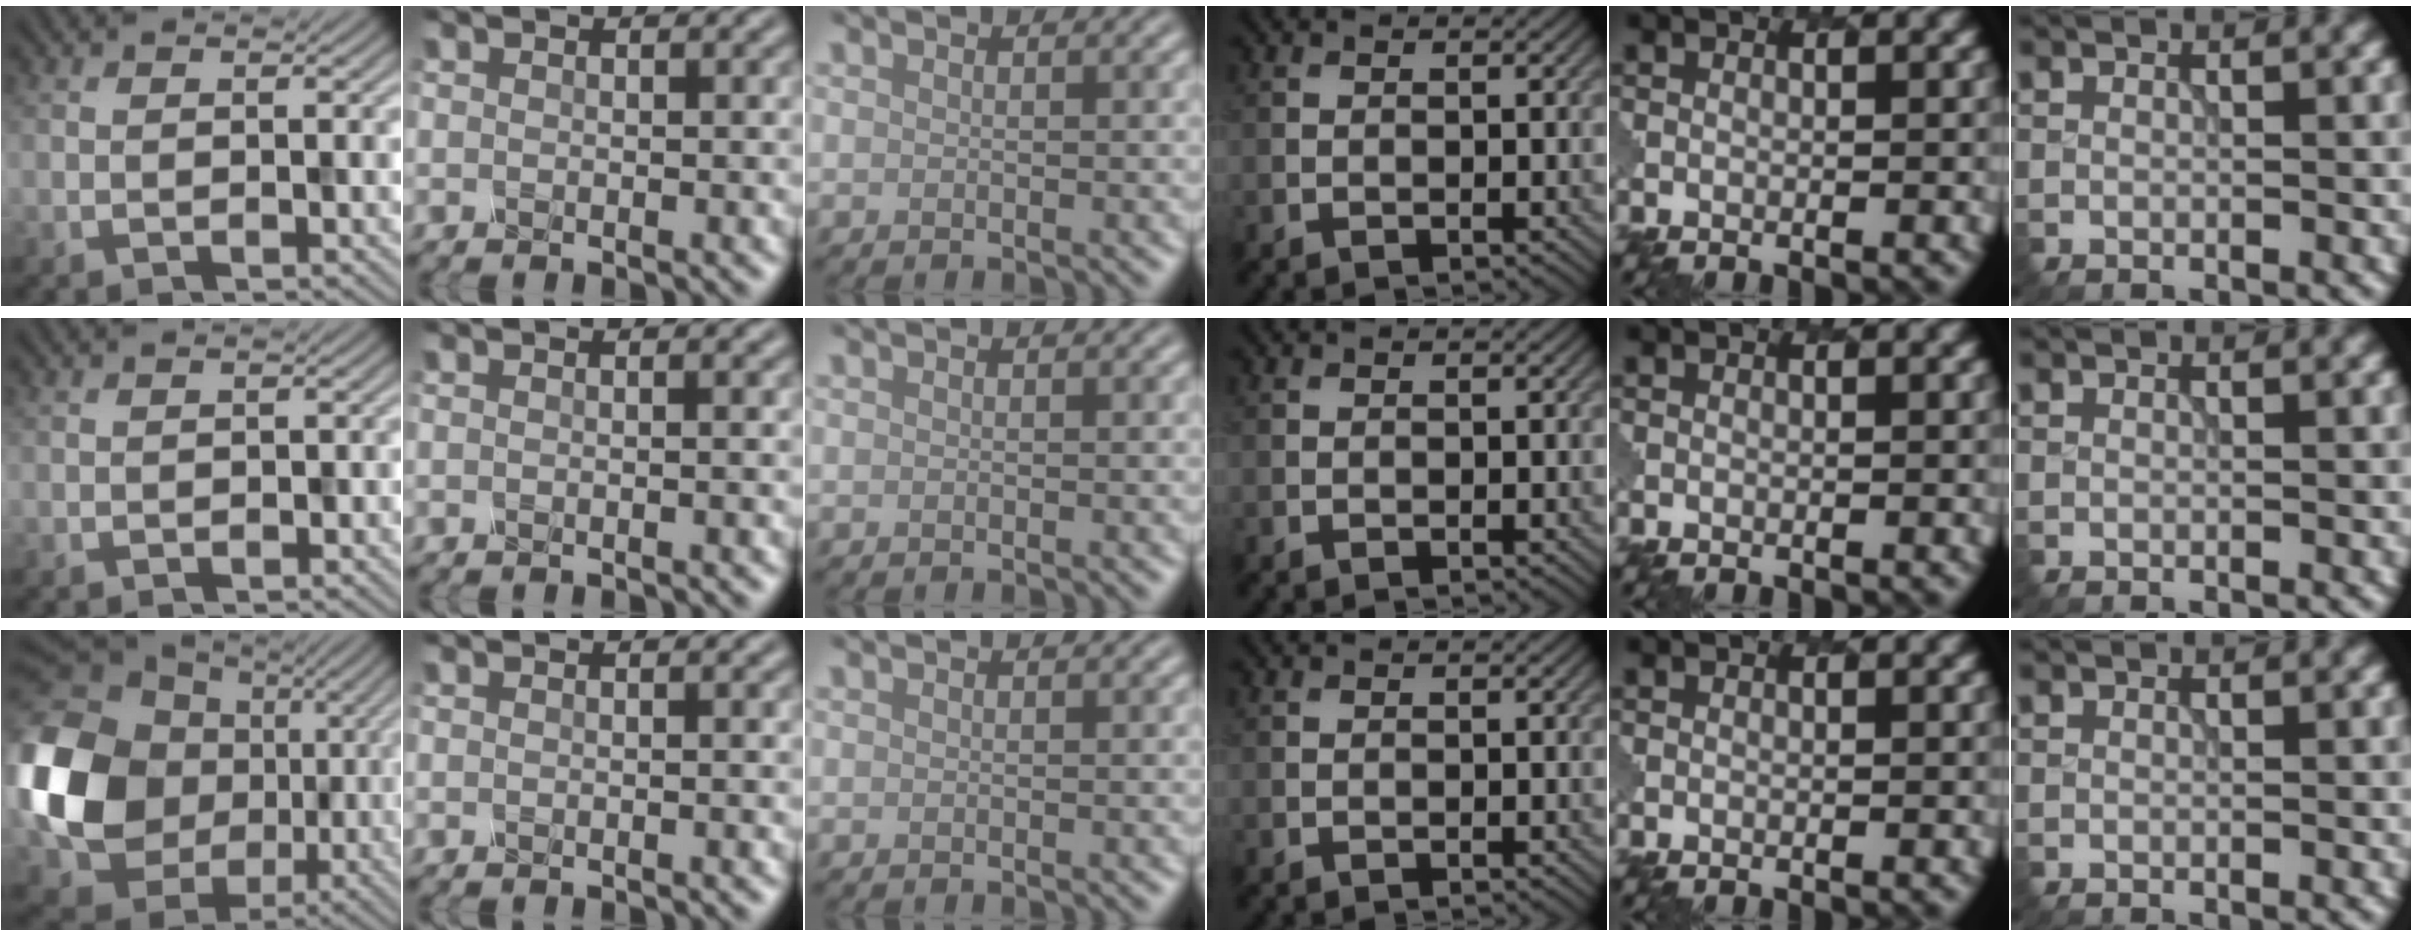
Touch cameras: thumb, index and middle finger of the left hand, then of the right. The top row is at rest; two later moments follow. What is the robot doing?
{"motion": "dispense", "object": "spray bottle"}